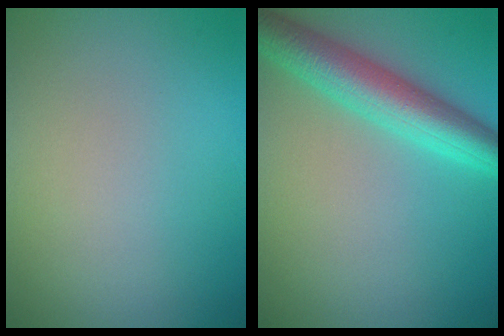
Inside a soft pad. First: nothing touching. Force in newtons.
{"total": 5.7, "press": 5.7, "slide": 0.1}